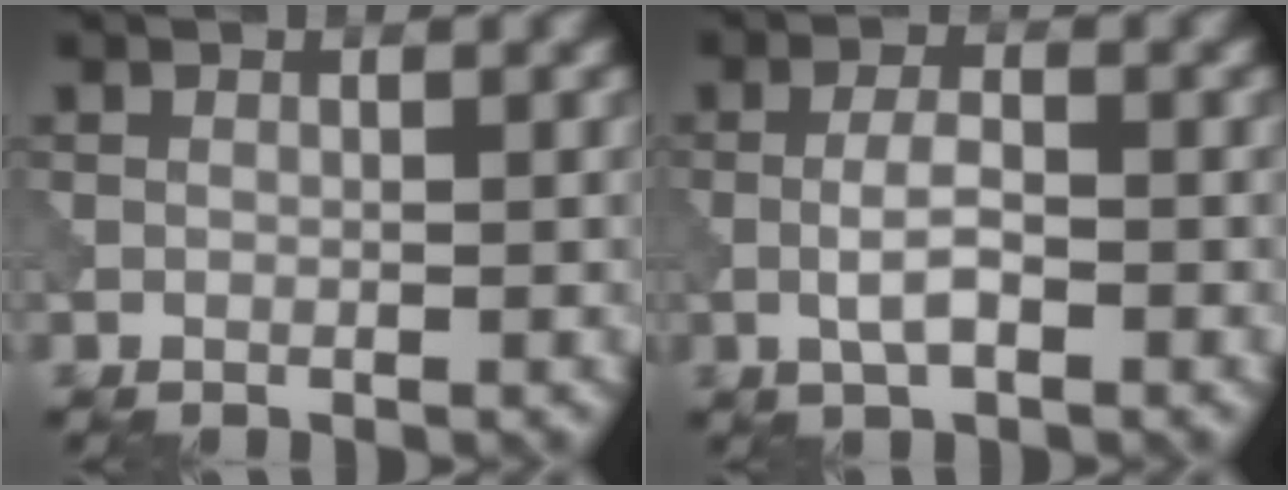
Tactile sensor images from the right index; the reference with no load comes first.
{"total": 2.6, "force": [-0.8, 0.8, 2.3], "torque": [-0.049, 0.003, -0.020]}